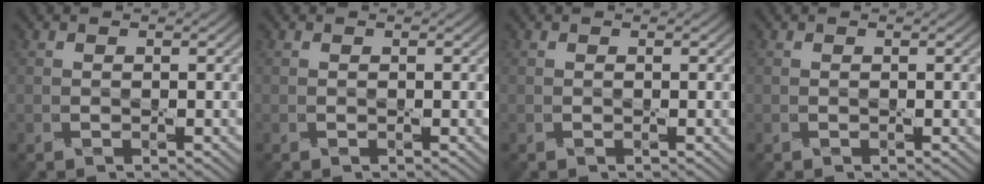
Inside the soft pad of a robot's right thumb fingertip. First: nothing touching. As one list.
[{"total": 0.0}, {"total": 0.0}, {"total": 0.0}]